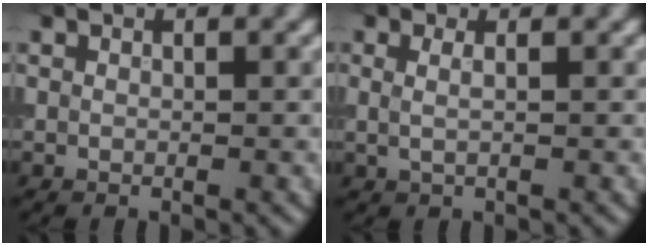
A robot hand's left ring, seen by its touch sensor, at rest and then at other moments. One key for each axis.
{"total": 1.4, "fx": 0.4, "fy": 0.6, "fz": 1.2, "tx": -0.019, "ty": -0.004, "tz": 0.002}